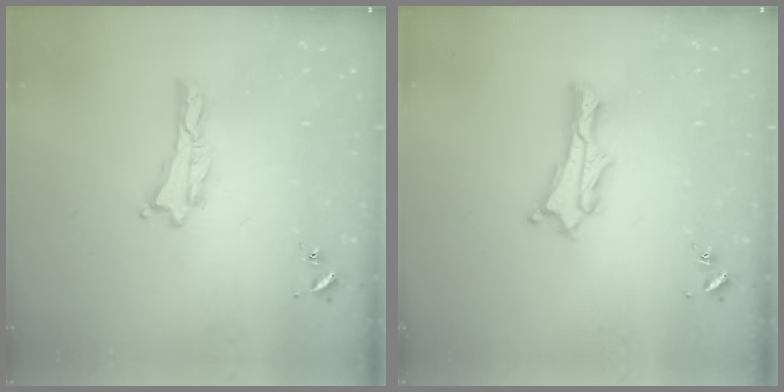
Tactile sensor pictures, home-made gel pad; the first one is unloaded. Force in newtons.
{"total": 1.9, "press": 1.9, "slide": 0.2}